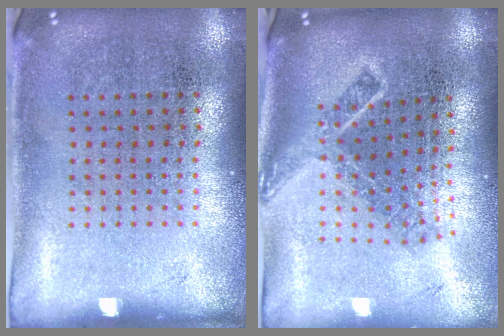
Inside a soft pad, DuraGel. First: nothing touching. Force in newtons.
{"total": 2.0, "press": 1.4, "slide": 1.4}